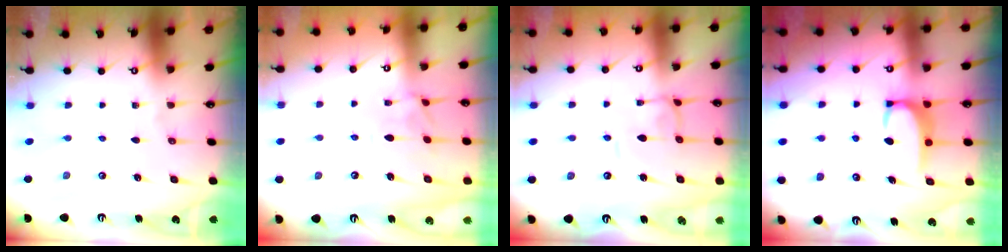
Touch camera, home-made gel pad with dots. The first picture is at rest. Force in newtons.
{"total": 0.9, "press": 0.3, "slide": 0.9}
{"total": 0.8, "press": 0.7, "slide": 0.3}
{"total": 2.8, "press": 2.7, "slide": 0.5}